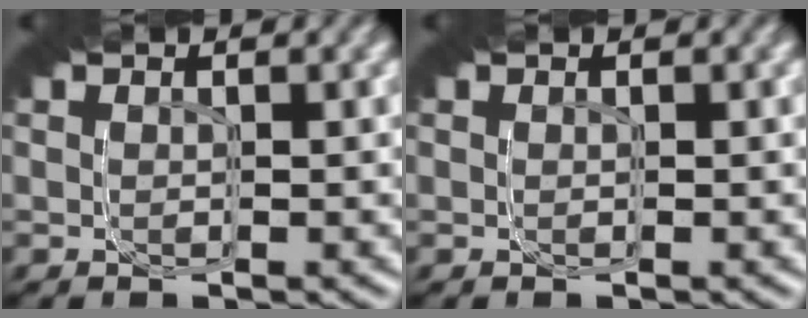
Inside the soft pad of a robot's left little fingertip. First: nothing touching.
{"total": 0.0}